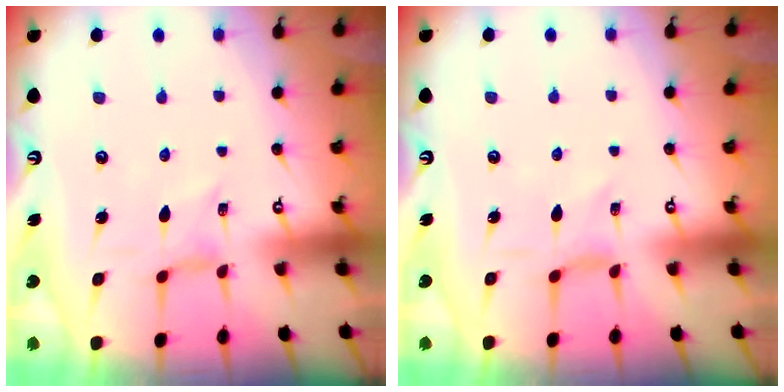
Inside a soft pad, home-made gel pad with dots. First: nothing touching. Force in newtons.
{"total": 0.7, "press": 0.6, "slide": 0.3}